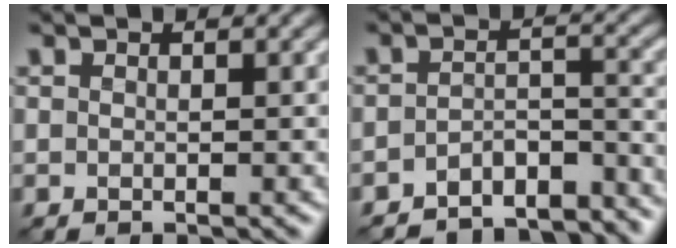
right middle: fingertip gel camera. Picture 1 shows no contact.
{"total": 7.4, "force": [-6.9, 2.0, 1.7], "torque": [-0.028, -0.015, -0.101]}